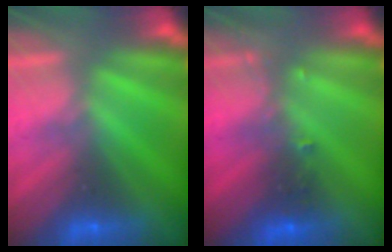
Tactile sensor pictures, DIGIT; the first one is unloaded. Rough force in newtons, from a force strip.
{"total": 2.7}